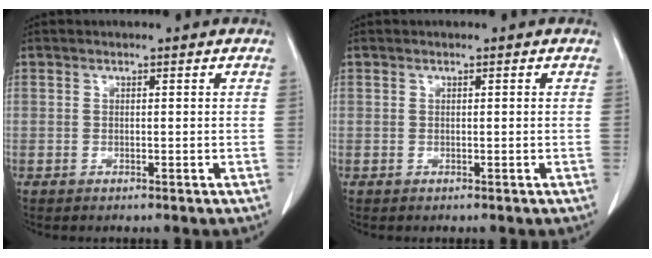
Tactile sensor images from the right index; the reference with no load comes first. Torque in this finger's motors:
{"motor_torque": [0.03, -0.06, 0.03, 0.01]}